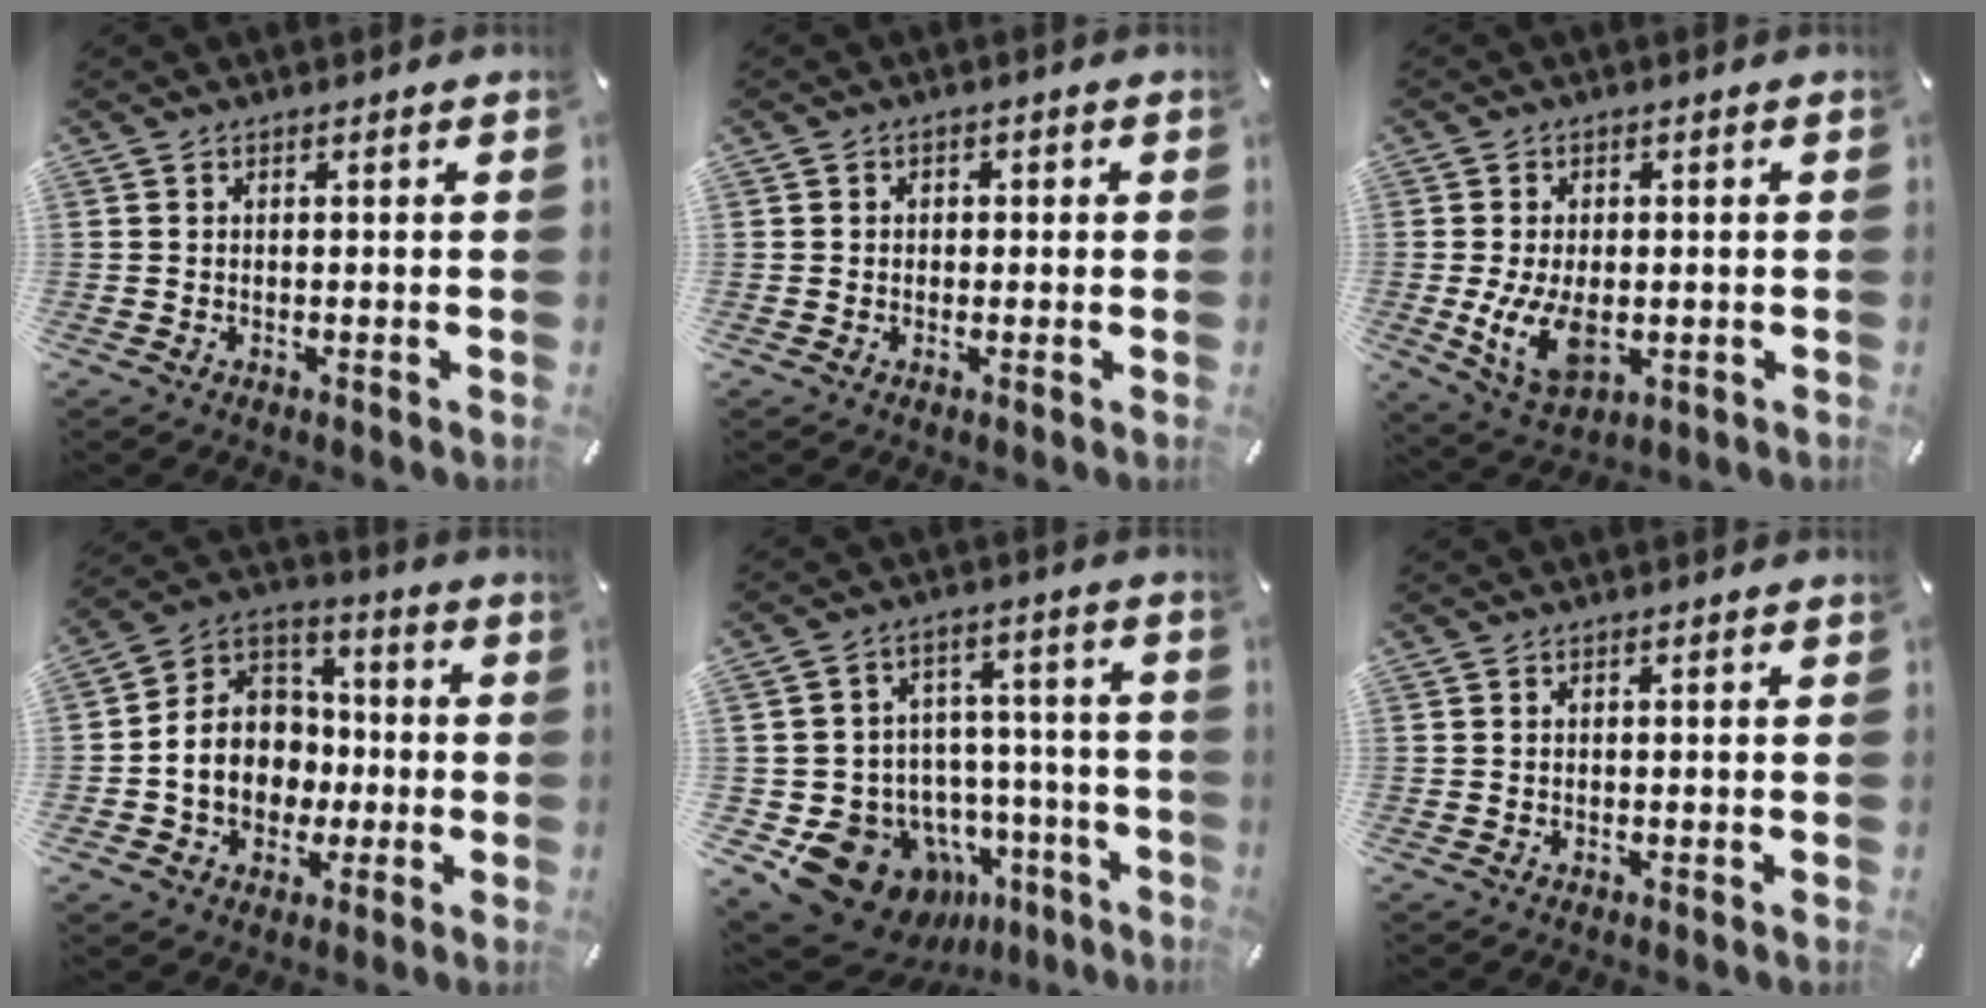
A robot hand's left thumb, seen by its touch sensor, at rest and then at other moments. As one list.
[{"total": 1.7, "force": [-0.5, 1.6, 0.3], "torque": [0.002, 0.003, -0.015]}, {"total": 9.7, "force": [-1.3, 6.1, 7.5], "torque": [-0.160, -0.006, -0.019]}, {"total": 12.4, "force": [-2.8, 11.0, 5.1], "torque": [-0.117, 0.015, -0.045]}, {"total": 16.4, "force": [-8.5, 12.5, 6.4], "torque": [-0.094, 0.040, -0.118]}, {"total": 0.0}]